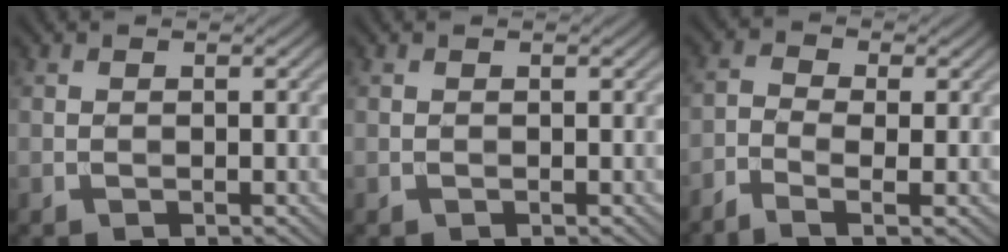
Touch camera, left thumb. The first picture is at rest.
{"total": 0.0}
{"total": 3.5, "force": [-1.9, 1.1, 2.8], "torque": [-0.065, -0.002, -0.048]}